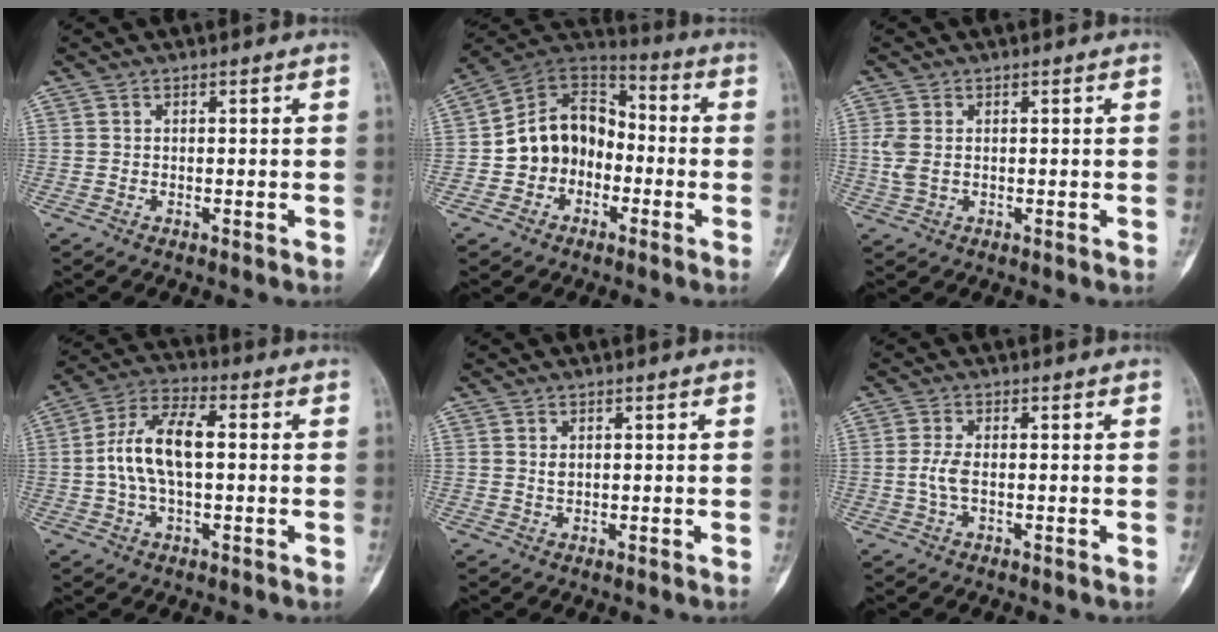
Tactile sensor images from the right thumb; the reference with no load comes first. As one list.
[{"total": 13.4, "force": [-2.7, 10.8, 7.5], "torque": [-0.091, 0.056, -0.060]}, {"total": 3.2, "force": [0.1, 1.9, 2.5], "torque": [-0.079, 0.002, 0.004]}, {"total": 11.4, "force": [0.2, 5.6, 9.9], "torque": [-0.198, 0.030, -0.001]}, {"total": 1.1, "force": [0.3, 0.8, 0.7], "torque": [-0.007, -0.001, 0.007]}, {"total": 2.8, "force": [-0.4, 1.1, 2.6], "torque": [-0.068, -0.001, -0.009]}]